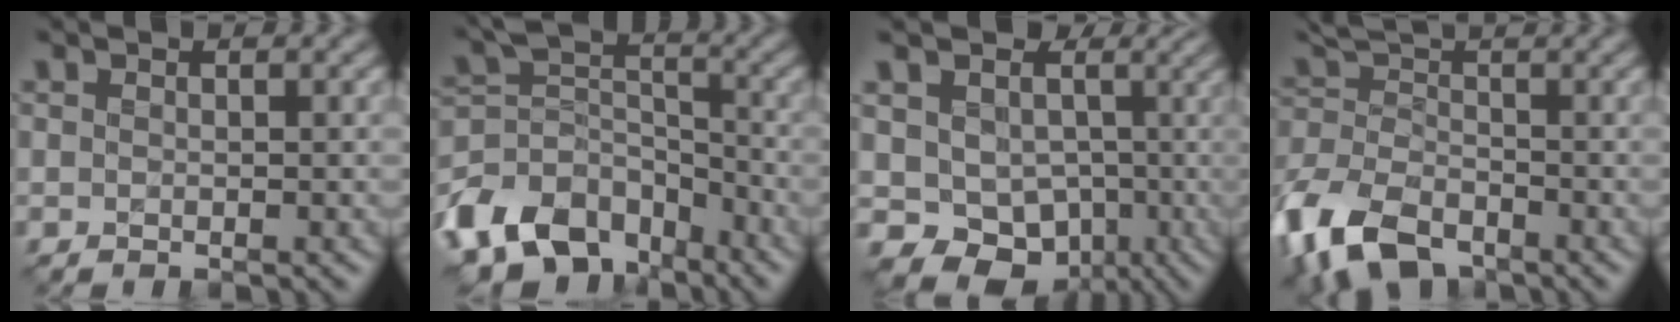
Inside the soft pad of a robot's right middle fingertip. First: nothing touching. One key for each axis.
{"total": 10.5, "fx": -6.6, "fy": 6.6, "fz": 4.7, "tx": -0.089, "ty": 0.004, "tz": -0.134}
{"total": 9.4, "fx": -0.9, "fy": 8.4, "fz": 4.3, "tx": -0.066, "ty": -0.010, "tz": -0.027}
{"total": 10.5, "fx": -5.9, "fy": 5.9, "fz": 6.3, "tx": -0.143, "ty": -0.025, "tz": -0.126}